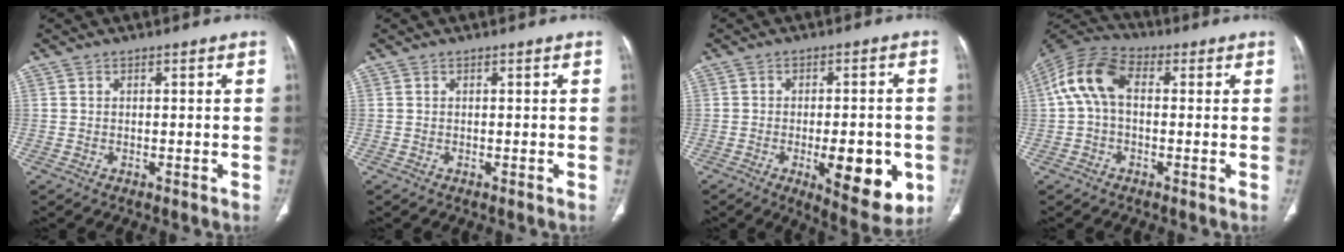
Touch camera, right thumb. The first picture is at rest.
{"total": 0.0}
{"total": 13.3, "force": [-3.9, 5.0, 11.6], "torque": [-0.137, -0.005, -0.043]}
{"total": 10.6, "force": [0.9, 6.7, 8.2], "torque": [-0.161, 0.030, 0.005]}